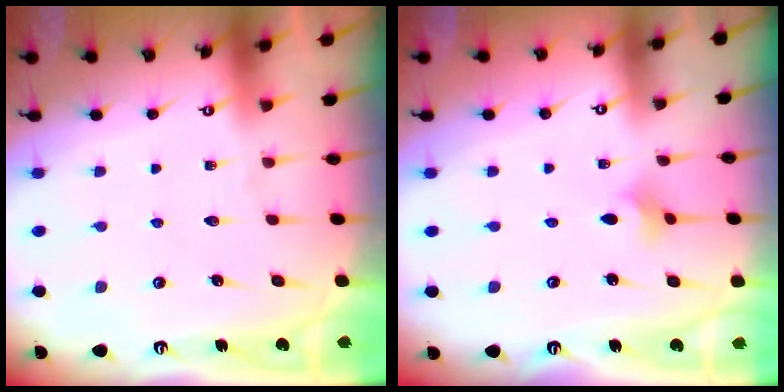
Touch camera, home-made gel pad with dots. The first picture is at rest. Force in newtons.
{"total": 2.2, "press": 2.1, "slide": 0.6}